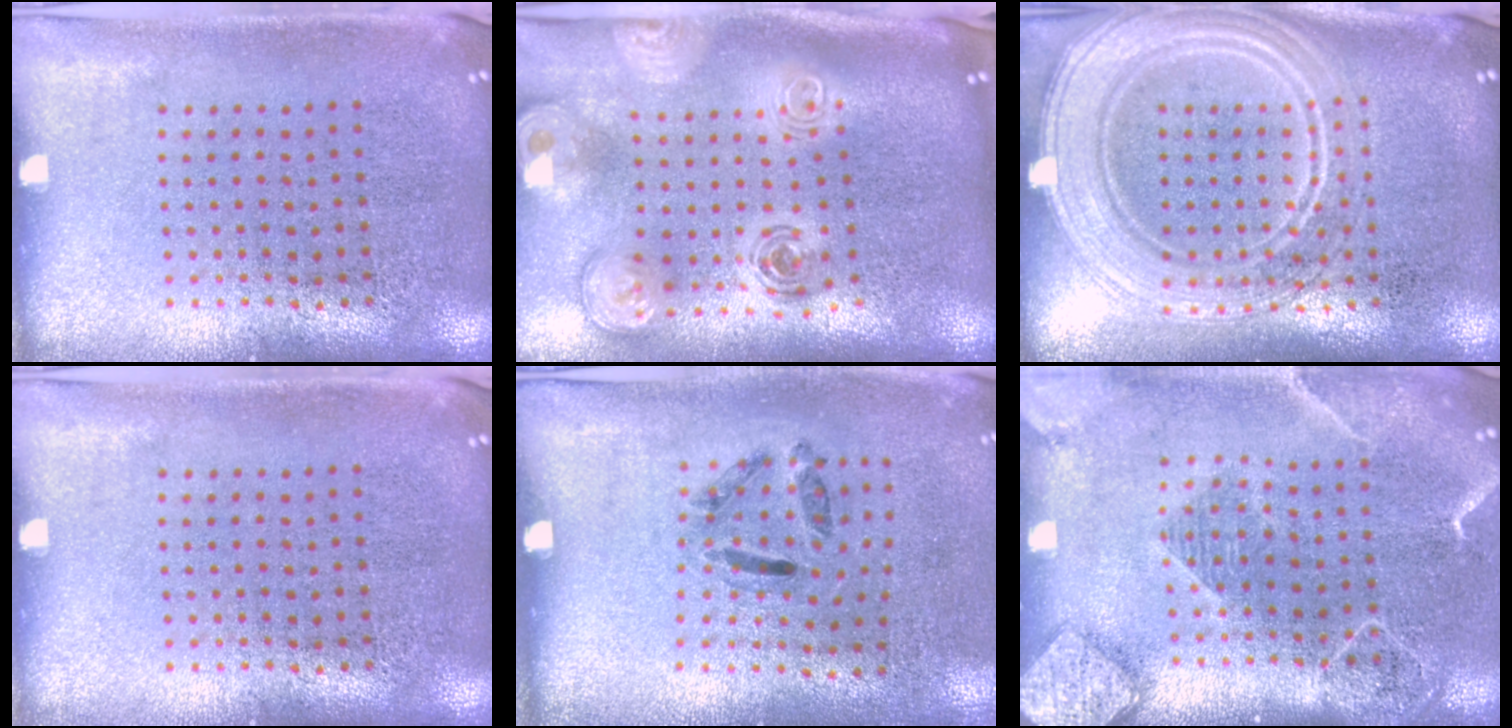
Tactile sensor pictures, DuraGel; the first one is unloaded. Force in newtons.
{"total": 3.1, "press": 2.1, "slide": 2.3}
{"total": 3.7, "press": 3.7, "slide": 0.6}
{"total": 0.0}
{"total": 1.4, "press": 0.8, "slide": 1.2}
{"total": 2.1, "press": 1.9, "slide": 0.9}